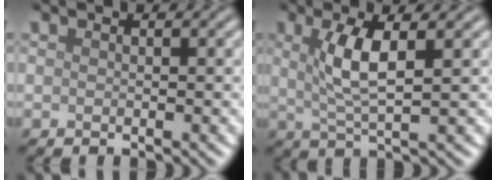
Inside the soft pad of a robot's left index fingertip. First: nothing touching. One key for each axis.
{"total": 4.4, "fx": 1.1, "fy": 1.1, "fz": 4.1, "tx": -0.083, "ty": 0.000, "tz": 0.022}